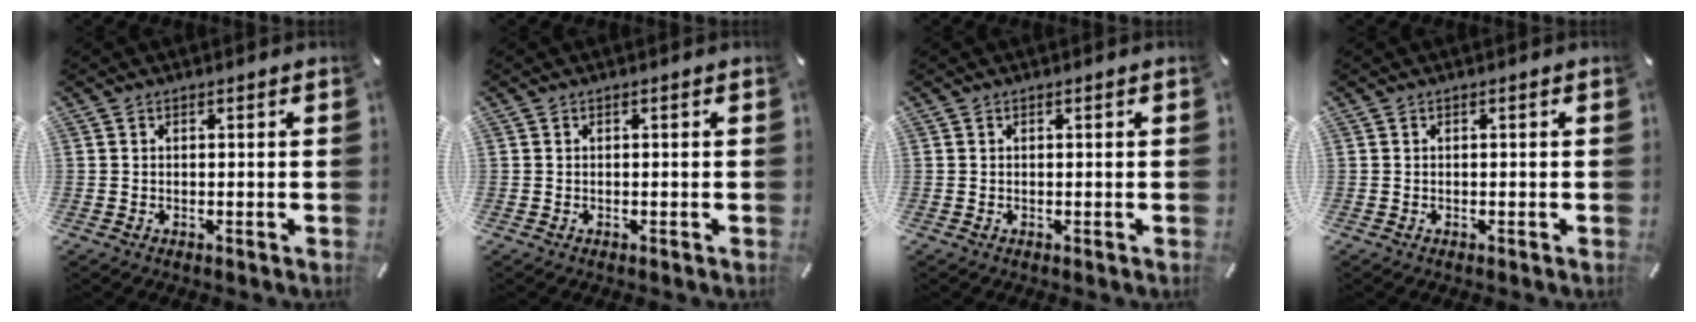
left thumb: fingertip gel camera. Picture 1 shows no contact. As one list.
[{"total": 0.0}, {"total": 0.0}, {"total": 0.0}]